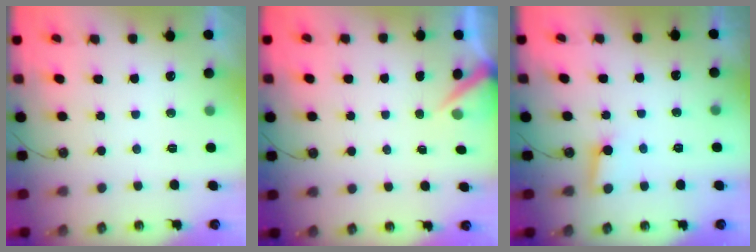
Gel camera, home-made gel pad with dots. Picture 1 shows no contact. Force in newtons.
{"total": 3.1, "press": 3.0, "slide": 0.4}
{"total": 3.0, "press": 2.9, "slide": 0.3}